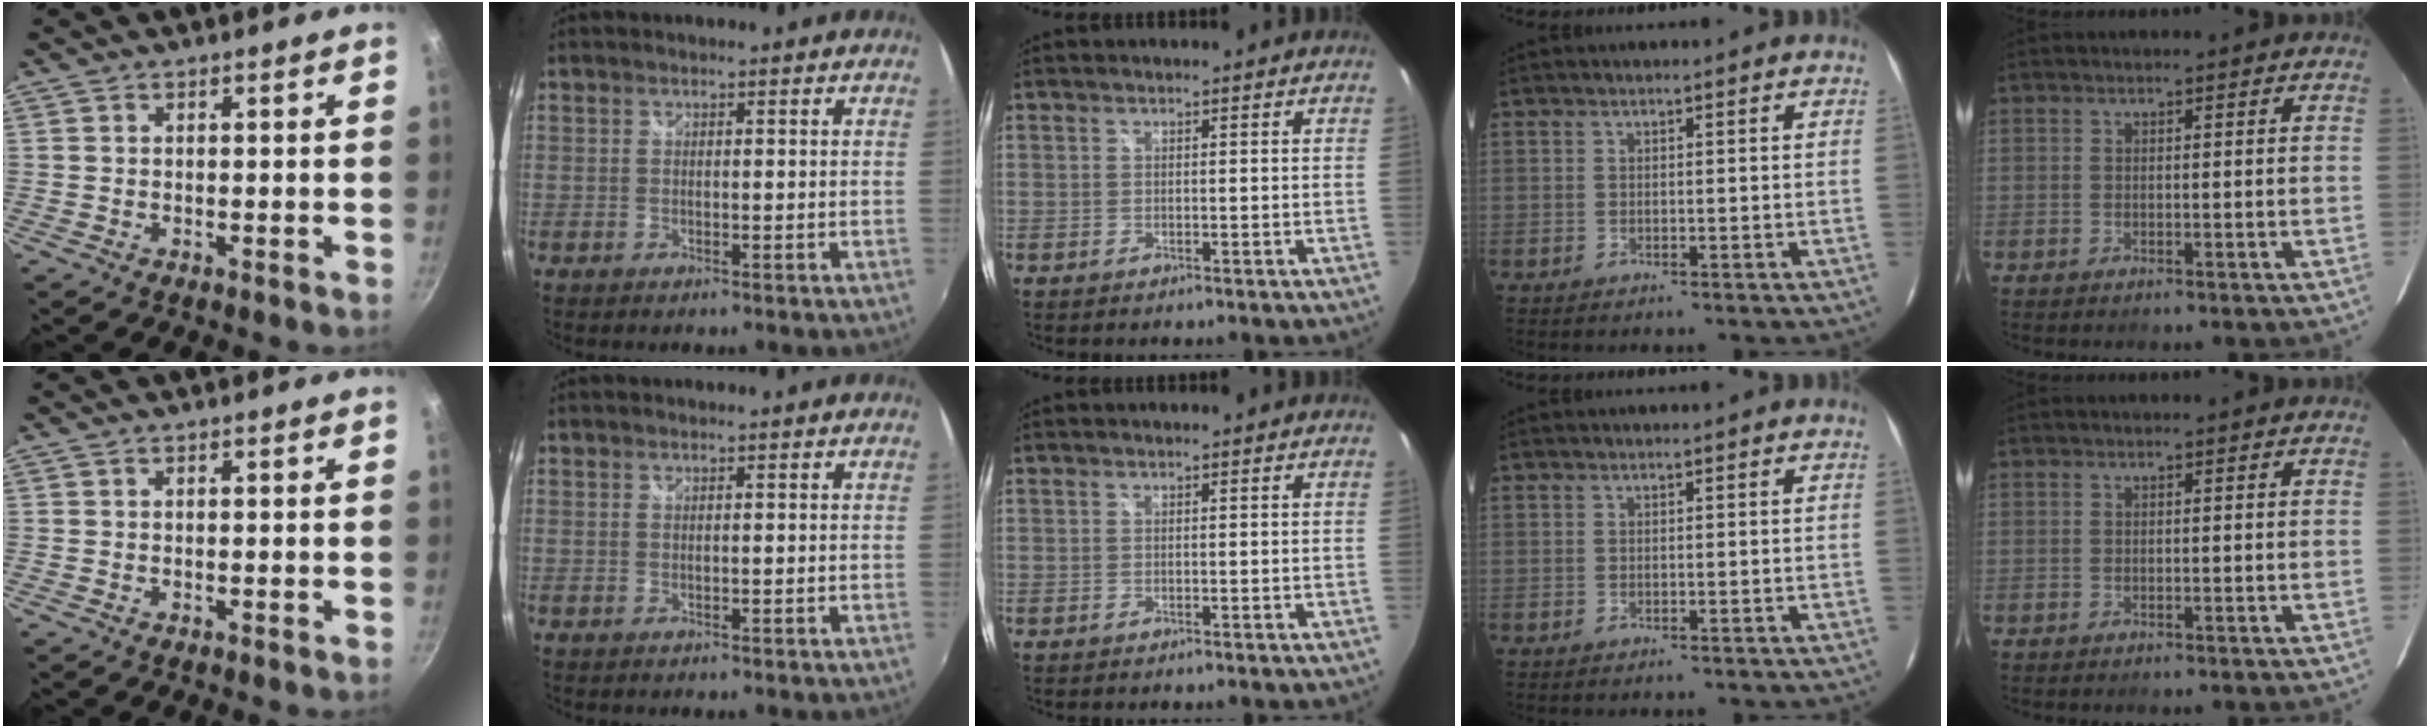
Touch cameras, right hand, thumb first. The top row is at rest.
{}